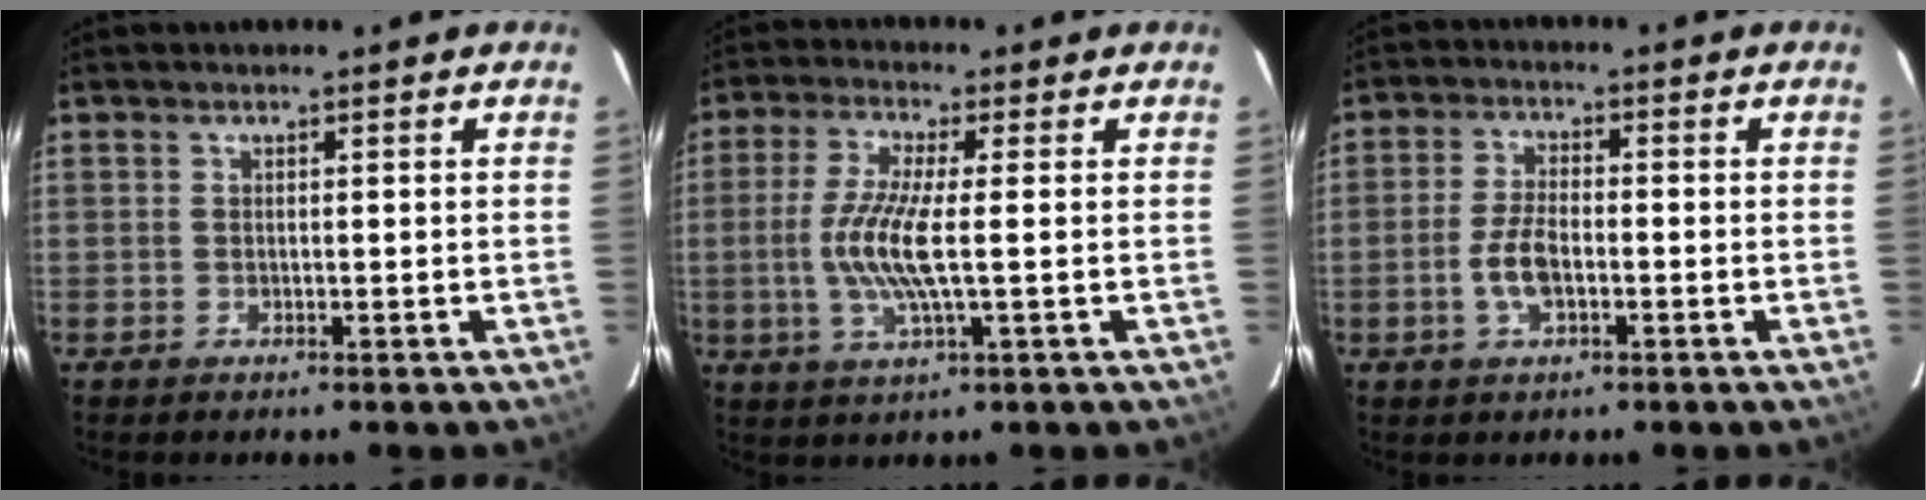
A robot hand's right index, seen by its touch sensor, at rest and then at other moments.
{"total": 9.3, "force": [-0.7, 1.3, 9.2], "torque": [-0.190, -0.005, -0.015]}
{"total": 5.7, "force": [-1.8, 2.4, 4.8], "torque": [-0.104, 0.003, -0.034]}